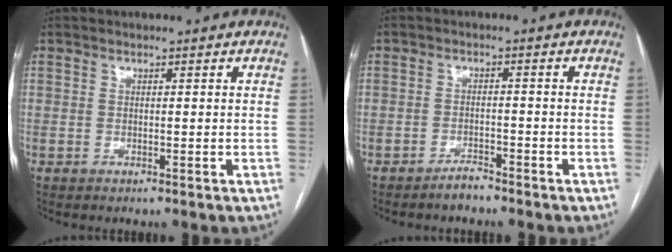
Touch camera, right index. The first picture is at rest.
{"total": 2.2, "force": [-2.1, 0.6, 0.5], "torque": [-0.006, 0.001, -0.035]}